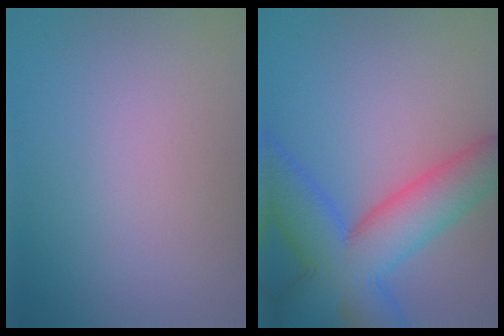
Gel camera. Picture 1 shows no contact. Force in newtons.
{"total": 10.0, "press": 10.0, "slide": 0.5}